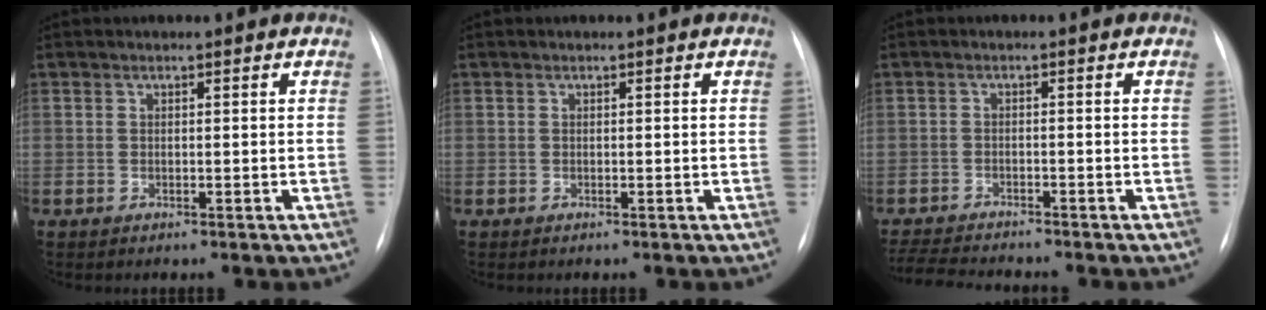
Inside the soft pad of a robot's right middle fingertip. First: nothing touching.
{"total": 0.0}
{"total": 7.1, "force": [-6.7, 0.2, 2.1], "torque": [-0.037, -0.015, -0.111]}